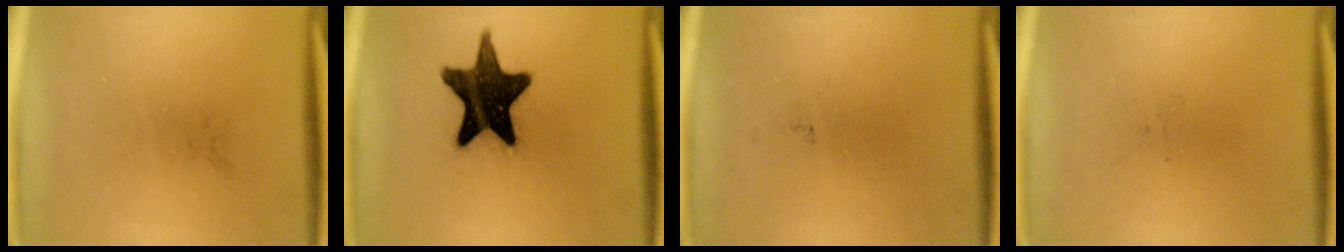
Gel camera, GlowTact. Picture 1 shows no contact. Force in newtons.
{"total": 16.6}
{"total": 0.0}
{"total": 0.0}